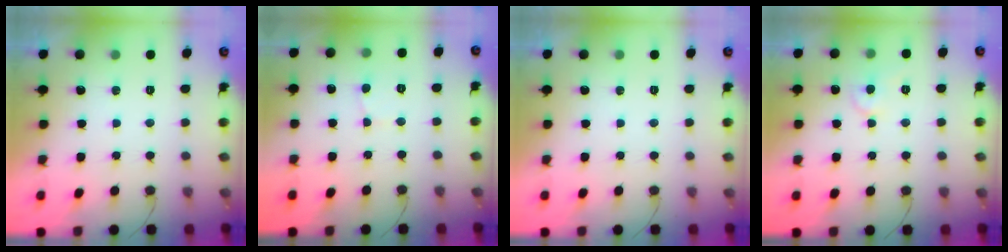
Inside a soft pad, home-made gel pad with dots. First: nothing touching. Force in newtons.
{"total": 2.2, "press": 2.2, "slide": 0.2}
{"total": 0.0}
{"total": 6.2, "press": 6.2, "slide": 0.6}